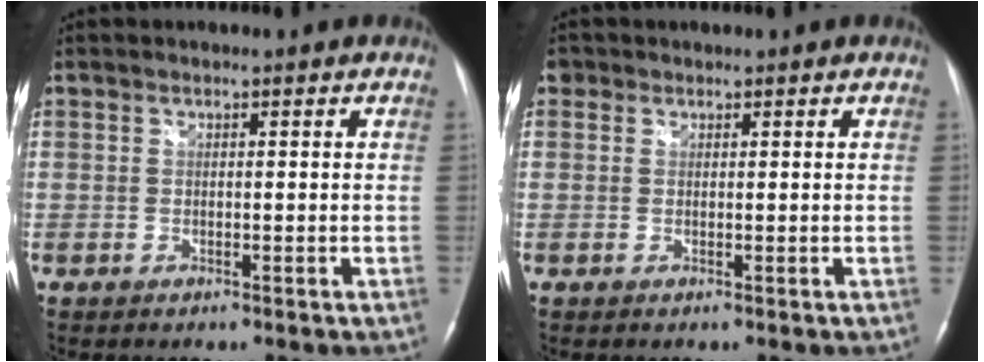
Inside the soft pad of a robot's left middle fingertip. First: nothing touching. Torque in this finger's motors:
{"motor_torque": [0.13, -0.03, -0.10, 0.01]}